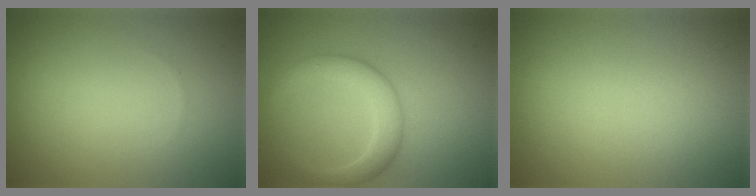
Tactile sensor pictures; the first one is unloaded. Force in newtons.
{"total": 4.2, "press": 4.2, "slide": 0.1}
{"total": 0.0}